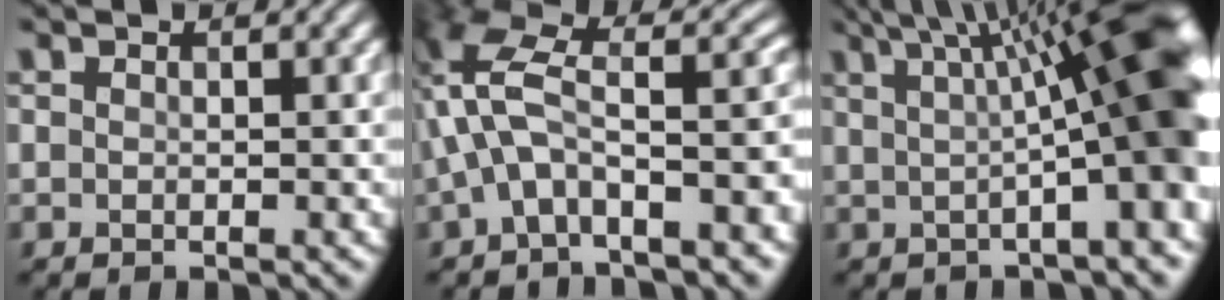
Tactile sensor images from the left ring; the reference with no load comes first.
{"total": 9.6, "force": [-1.9, 4.4, 8.3], "torque": [-0.157, 0.030, -0.052]}
{"total": 14.5, "force": [2.4, 3.7, 13.8], "torque": [-0.139, 0.029, 0.028]}